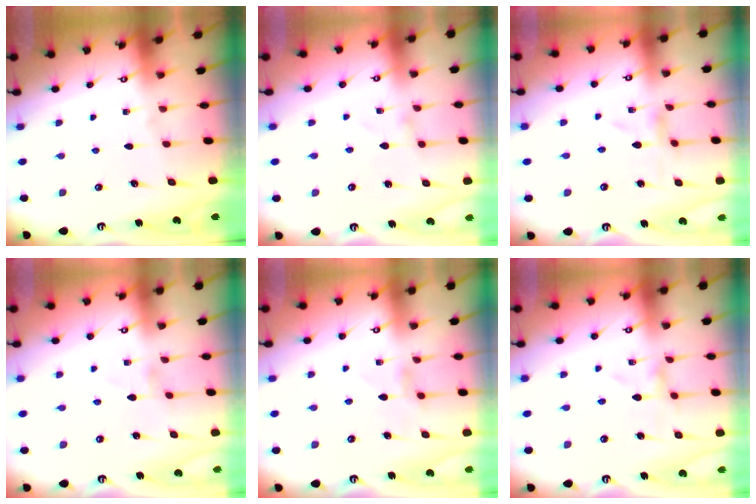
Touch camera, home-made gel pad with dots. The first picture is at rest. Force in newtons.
{"total": 1.4, "press": 1.4, "slide": 0.0}
{"total": 0.0}
{"total": 0.7, "press": 0.6, "slide": 0.1}
{"total": 3.9, "press": 3.8, "slide": 0.5}
{"total": 0.0}